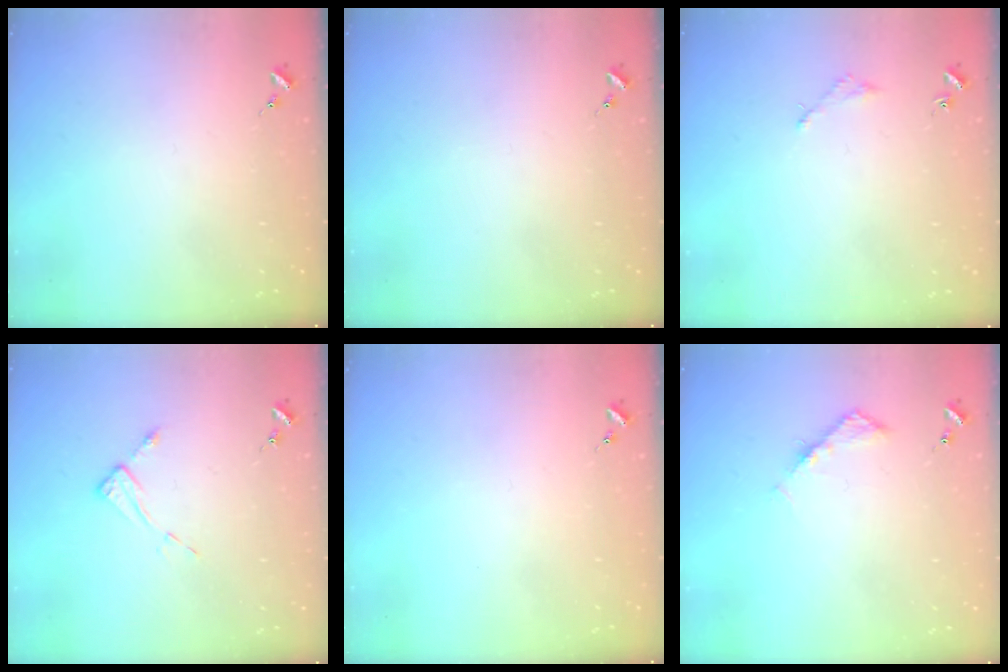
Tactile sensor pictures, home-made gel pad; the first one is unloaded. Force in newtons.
{"total": 0.0}
{"total": 2.0, "press": 2.0, "slide": 0.2}
{"total": 5.4, "press": 5.3, "slide": 0.5}
{"total": 0.0}
{"total": 4.2, "press": 4.2, "slide": 0.5}